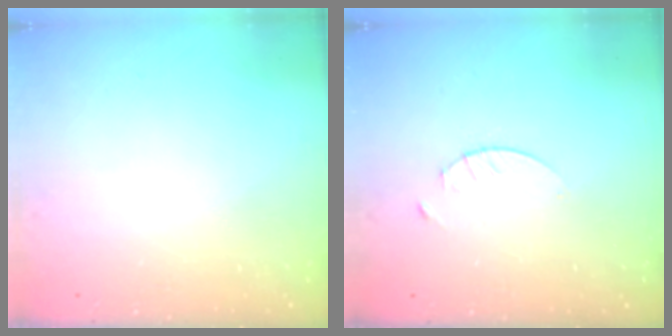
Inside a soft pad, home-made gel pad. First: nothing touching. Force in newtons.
{"total": 1.7, "press": 1.6, "slide": 0.2}